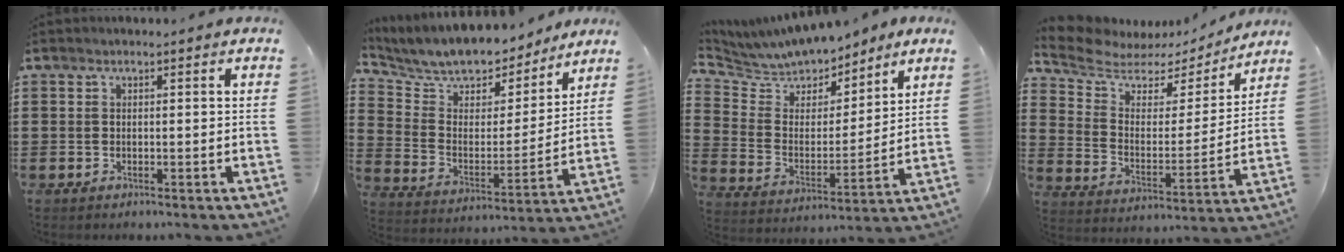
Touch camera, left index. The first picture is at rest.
{"total": 7.9, "force": [7.5, 2.4, 1.0], "torque": [-0.060, -0.059, 0.130]}
{"total": 7.1, "force": [6.8, 2.0, 0.3], "torque": [-0.052, -0.044, 0.122]}
{"total": 5.8, "force": [5.1, 2.4, 1.3], "torque": [-0.061, -0.037, 0.085]}